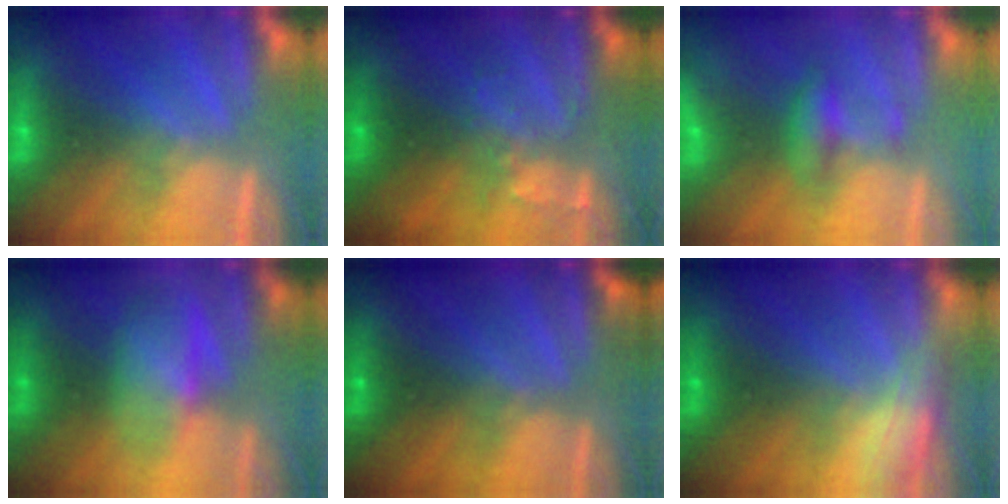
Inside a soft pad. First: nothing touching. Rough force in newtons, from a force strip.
{"total": 3.1}
{"total": 2.0}
{"total": 3.0}
{"total": 1.6}
{"total": 3.0}